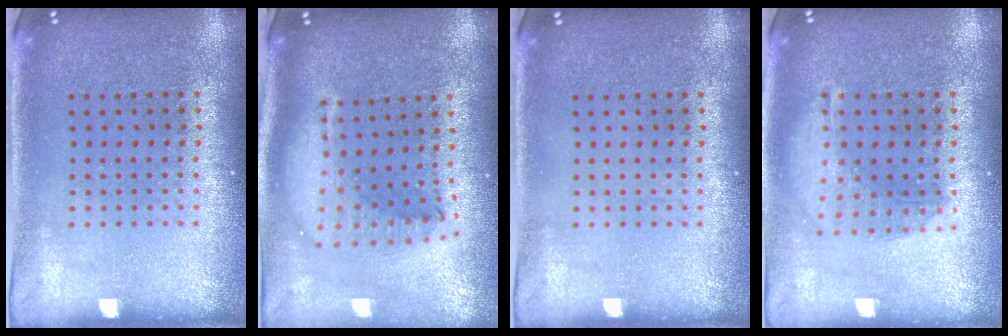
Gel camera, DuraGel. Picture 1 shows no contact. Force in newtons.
{"total": 2.2, "press": 1.7, "slide": 1.4}
{"total": 0.0}
{"total": 1.4, "press": 1.3, "slide": 0.6}